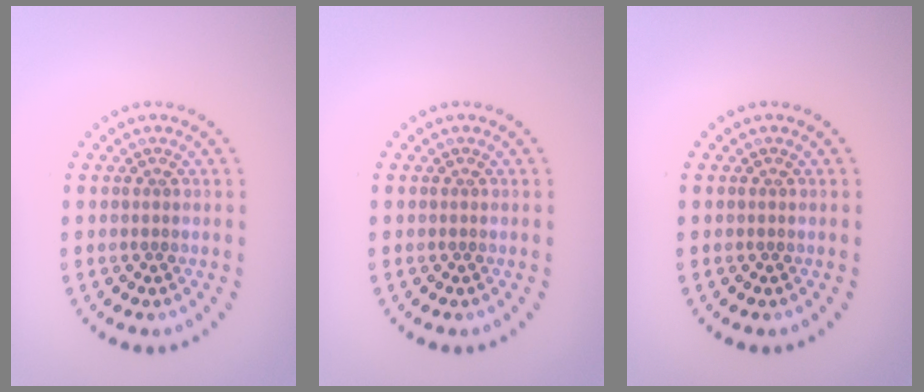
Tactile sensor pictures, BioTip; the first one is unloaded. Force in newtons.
{"total": 0.0}
{"total": 0.0}